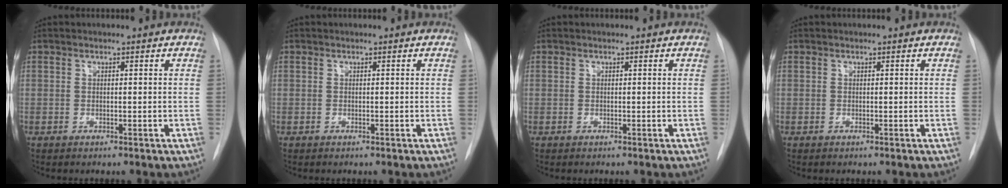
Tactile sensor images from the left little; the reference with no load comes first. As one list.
[{"total": 0.0}, {"total": 0.0}, {"total": 0.0}]